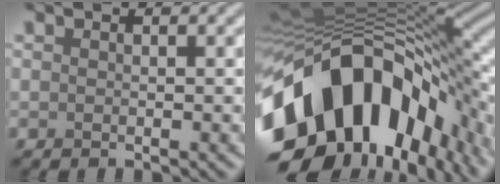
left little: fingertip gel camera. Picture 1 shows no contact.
{"total": 18.1, "force": [-7.0, 10.5, 13.0], "torque": [-0.230, -0.016, -0.116]}